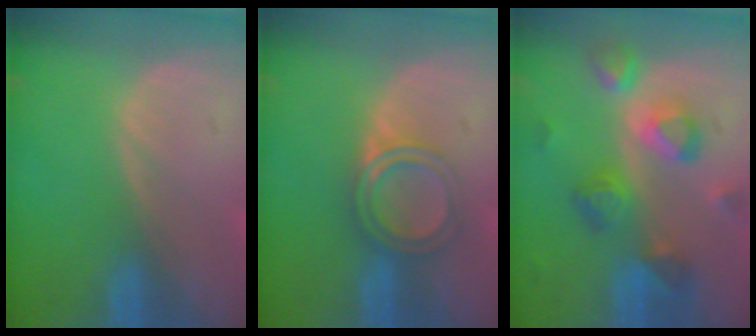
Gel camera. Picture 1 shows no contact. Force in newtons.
{"total": 4.8, "press": 4.5, "slide": 1.7}
{"total": 9.1, "press": 8.1, "slide": 4.0}